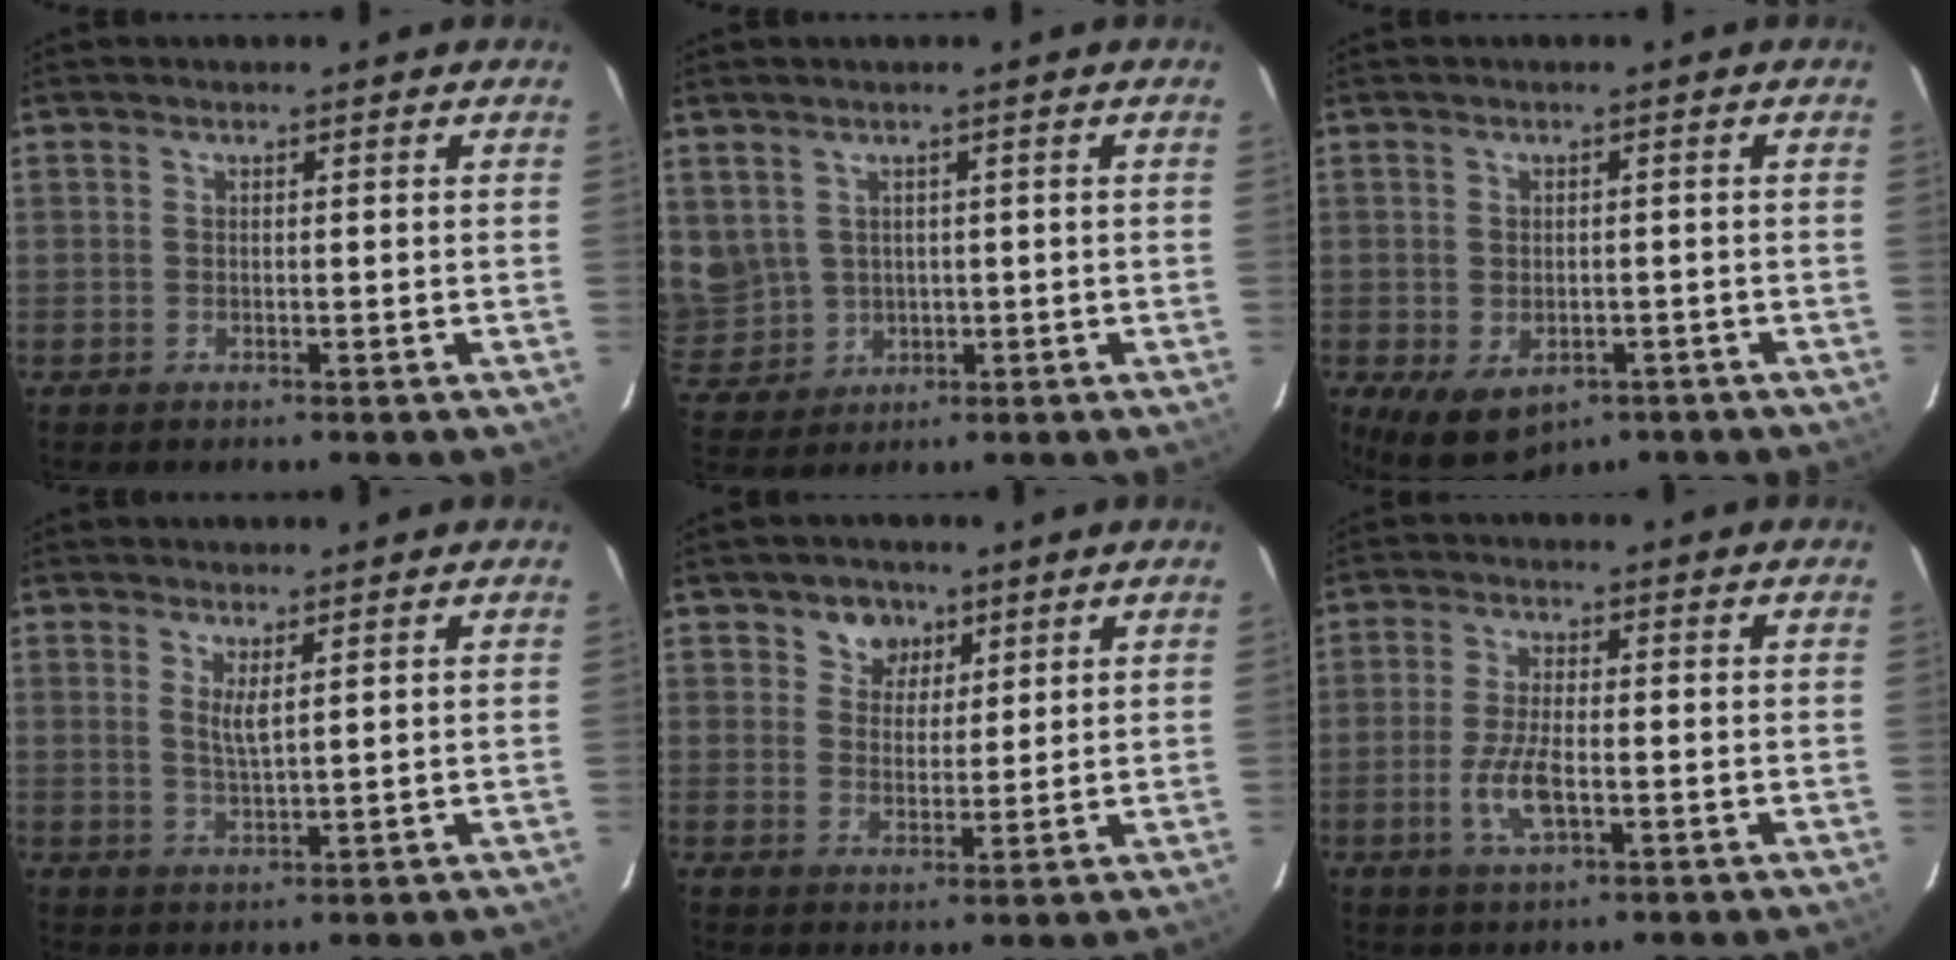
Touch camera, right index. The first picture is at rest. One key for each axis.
{"total": 9.5, "fx": 1.7, "fy": 8.7, "fz": 3.4, "tx": -0.095, "ty": 0.008, "tz": 0.066}
{"total": 8.8, "fx": -4.4, "fy": 5.9, "fz": 4.8, "tx": -0.098, "ty": -0.020, "tz": -0.049}
{"total": 2.9, "fx": 1.2, "fy": 0.5, "fz": 2.6, "tx": -0.049, "ty": -0.006, "tz": 0.020}
{"total": 5.2, "fx": 2.9, "fy": 4.1, "fz": 1.0, "tx": -0.009, "ty": 0.006, "tz": 0.051}
{"total": 6.7, "fx": -2.2, "fy": 2.4, "fz": 5.9, "tx": -0.126, "ty": -0.004, "tz": -0.042}